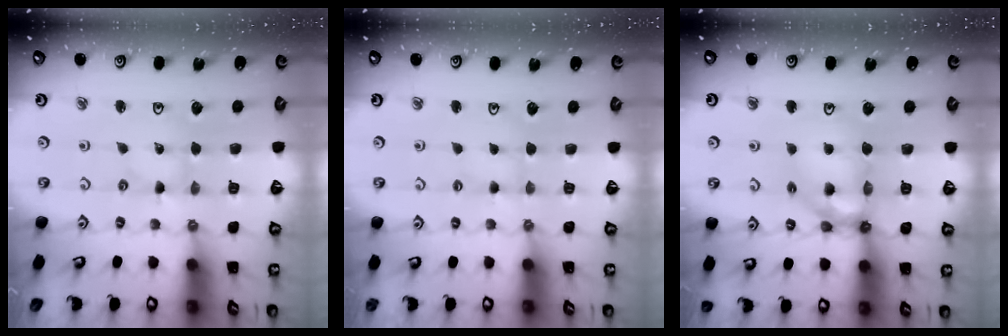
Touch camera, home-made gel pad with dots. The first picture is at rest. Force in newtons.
{"total": 1.8, "press": 1.8, "slide": 0.4}
{"total": 11.4, "press": 11.4, "slide": 1.4}